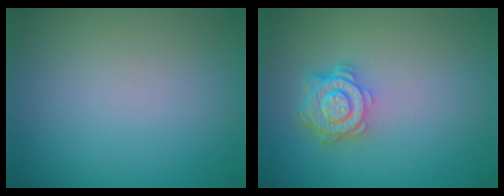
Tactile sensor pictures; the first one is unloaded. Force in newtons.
{"total": 4.5, "press": 3.4, "slide": 2.9}